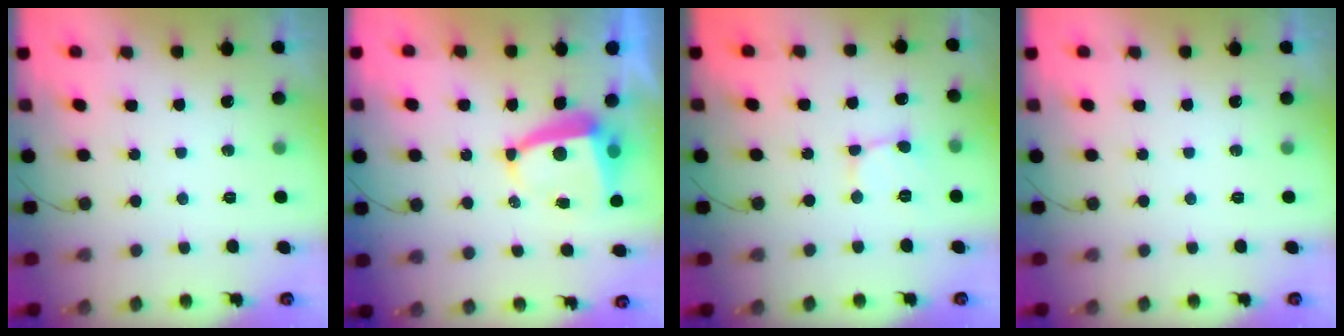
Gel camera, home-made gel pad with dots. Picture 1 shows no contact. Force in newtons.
{"total": 7.1, "press": 7.1, "slide": 0.9}
{"total": 2.2, "press": 2.2, "slide": 0.1}
{"total": 0.0}